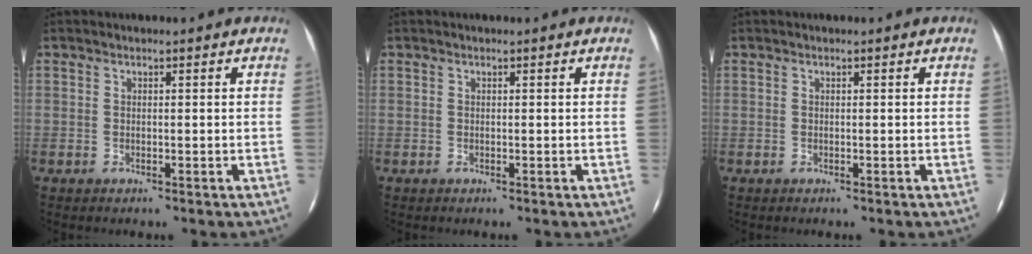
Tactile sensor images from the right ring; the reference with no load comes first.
{"total": 0.0}
{"total": 0.0}